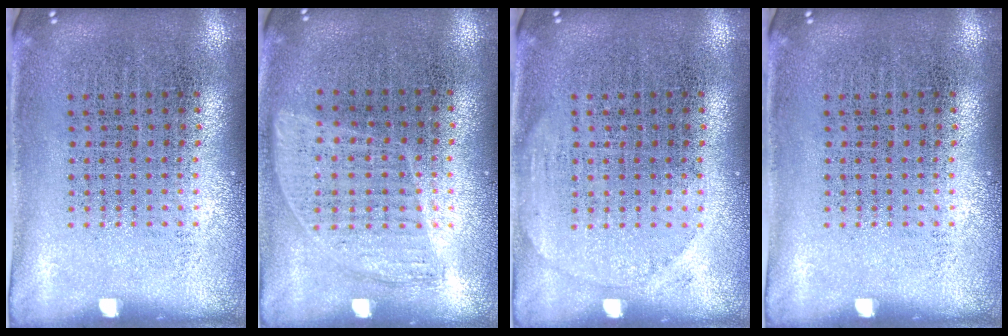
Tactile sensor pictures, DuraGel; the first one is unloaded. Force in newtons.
{"total": 0.9, "press": 0.8, "slide": 0.4}
{"total": 1.0, "press": 1.0, "slide": 0.1}
{"total": 0.0}